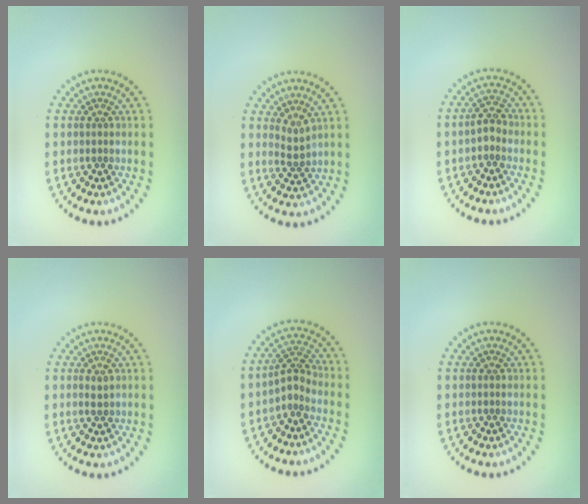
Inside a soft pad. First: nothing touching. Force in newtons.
{"total": 1.4, "press": 0.9, "slide": 1.0}
{"total": 1.6, "press": 1.5, "slide": 0.7}
{"total": 0.9, "press": 0.9, "slide": 0.1}
{"total": 2.1, "press": 1.5, "slide": 1.5}
{"total": 0.0}